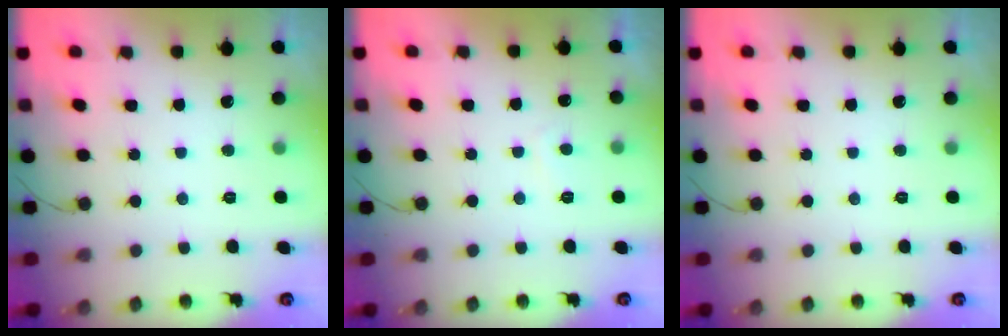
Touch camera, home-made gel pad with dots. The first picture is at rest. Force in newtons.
{"total": 0.7, "press": 0.5, "slide": 0.5}
{"total": 0.0}